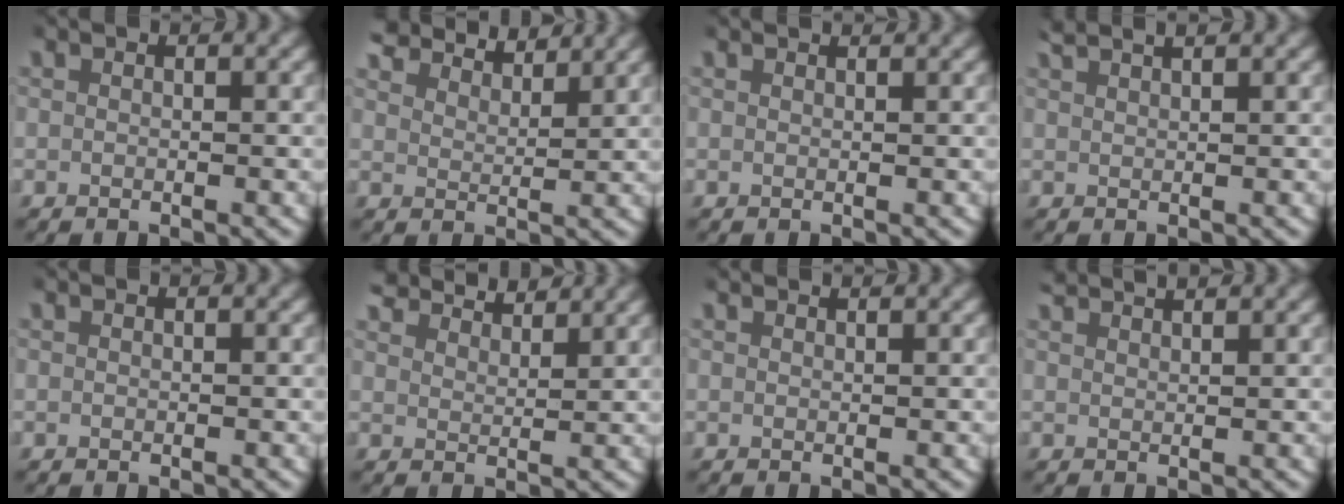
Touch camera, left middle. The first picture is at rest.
{"total": 4.9, "force": [4.5, 1.0, 1.7], "torque": [-0.033, 0.004, 0.076]}
{"total": 0.9, "force": [0.9, 0.0, 0.2], "torque": [0.006, 0.002, 0.011]}
{"total": 2.4, "force": [2.1, 0.3, 1.0], "torque": [-0.024, 0.007, 0.037]}
{"total": 0.0}
{"total": 4.2, "force": [4.0, 0.6, 1.2], "torque": [-0.022, 0.003, 0.069]}
{"total": 0.7, "force": [0.7, -0.1, 0.1], "torque": [0.007, 0.002, 0.011]}
{"total": 2.1, "force": [2.0, 0.0, 0.5], "torque": [-0.011, 0.003, 0.036]}